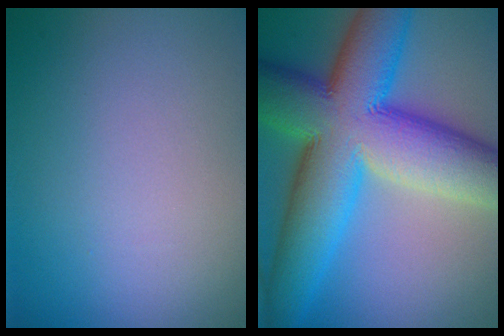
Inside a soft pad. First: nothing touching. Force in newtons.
{"total": 15.9, "press": 15.9, "slide": 0.5}